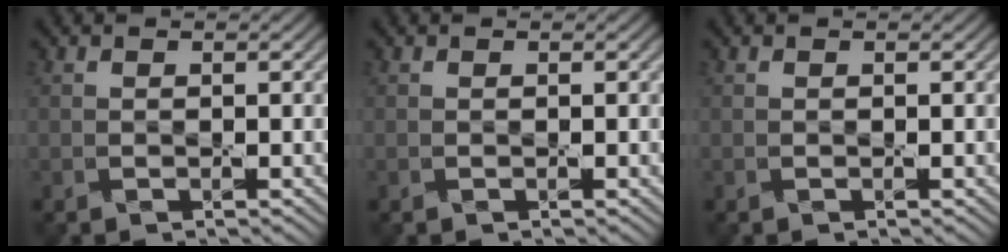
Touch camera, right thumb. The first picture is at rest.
{"total": 0.0}
{"total": 0.0}